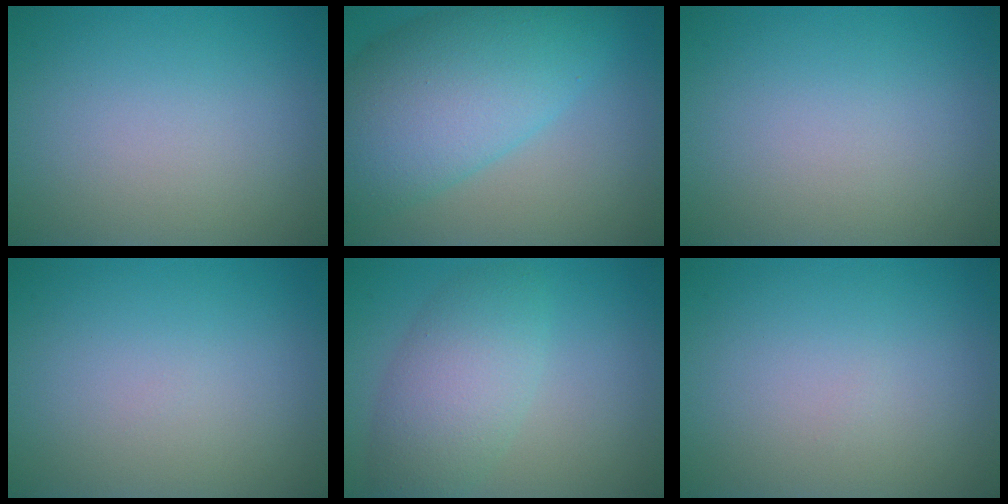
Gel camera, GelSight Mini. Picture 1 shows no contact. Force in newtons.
{"total": 10.3, "press": 10.3, "slide": 0.4}
{"total": 0.0}
{"total": 0.0}
{"total": 5.1, "press": 5.1, "slide": 0.2}
{"total": 0.0}